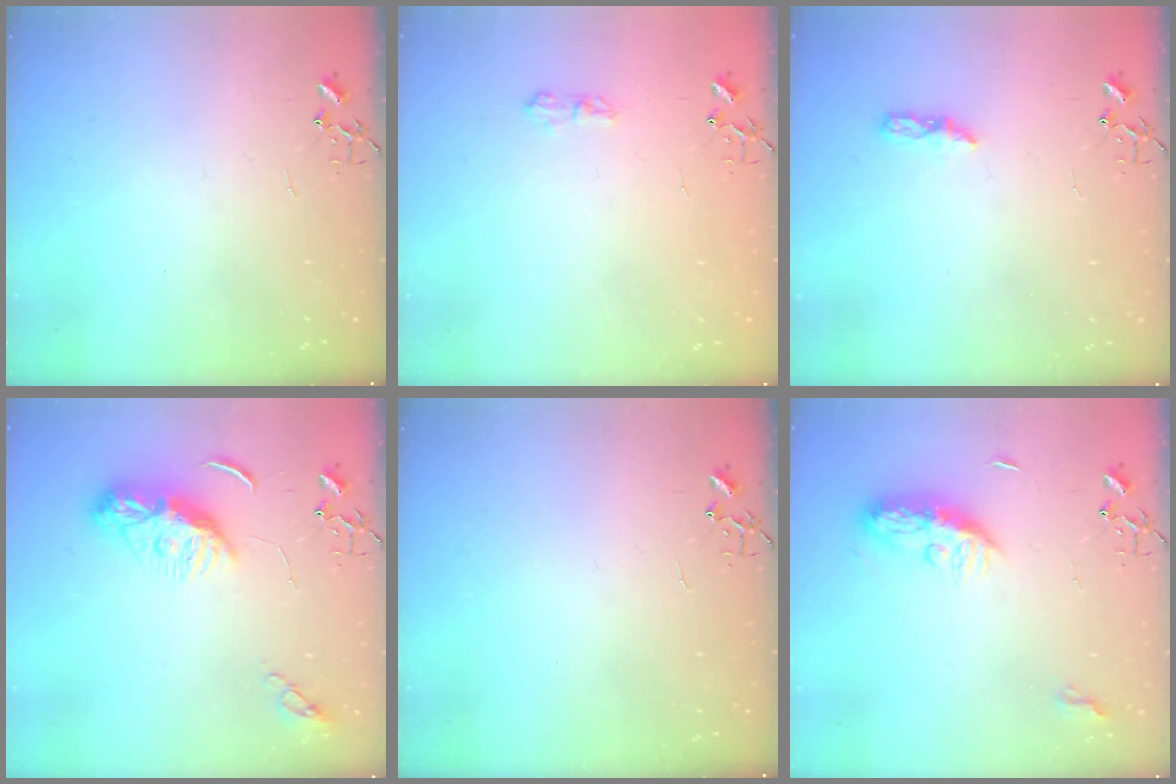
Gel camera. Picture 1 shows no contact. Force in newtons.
{"total": 7.7, "press": 7.7, "slide": 0.7}
{"total": 6.0, "press": 6.0, "slide": 0.7}
{"total": 9.5, "press": 9.5, "slide": 0.5}
{"total": 0.0}
{"total": 10.1, "press": 10.1, "slide": 0.6}